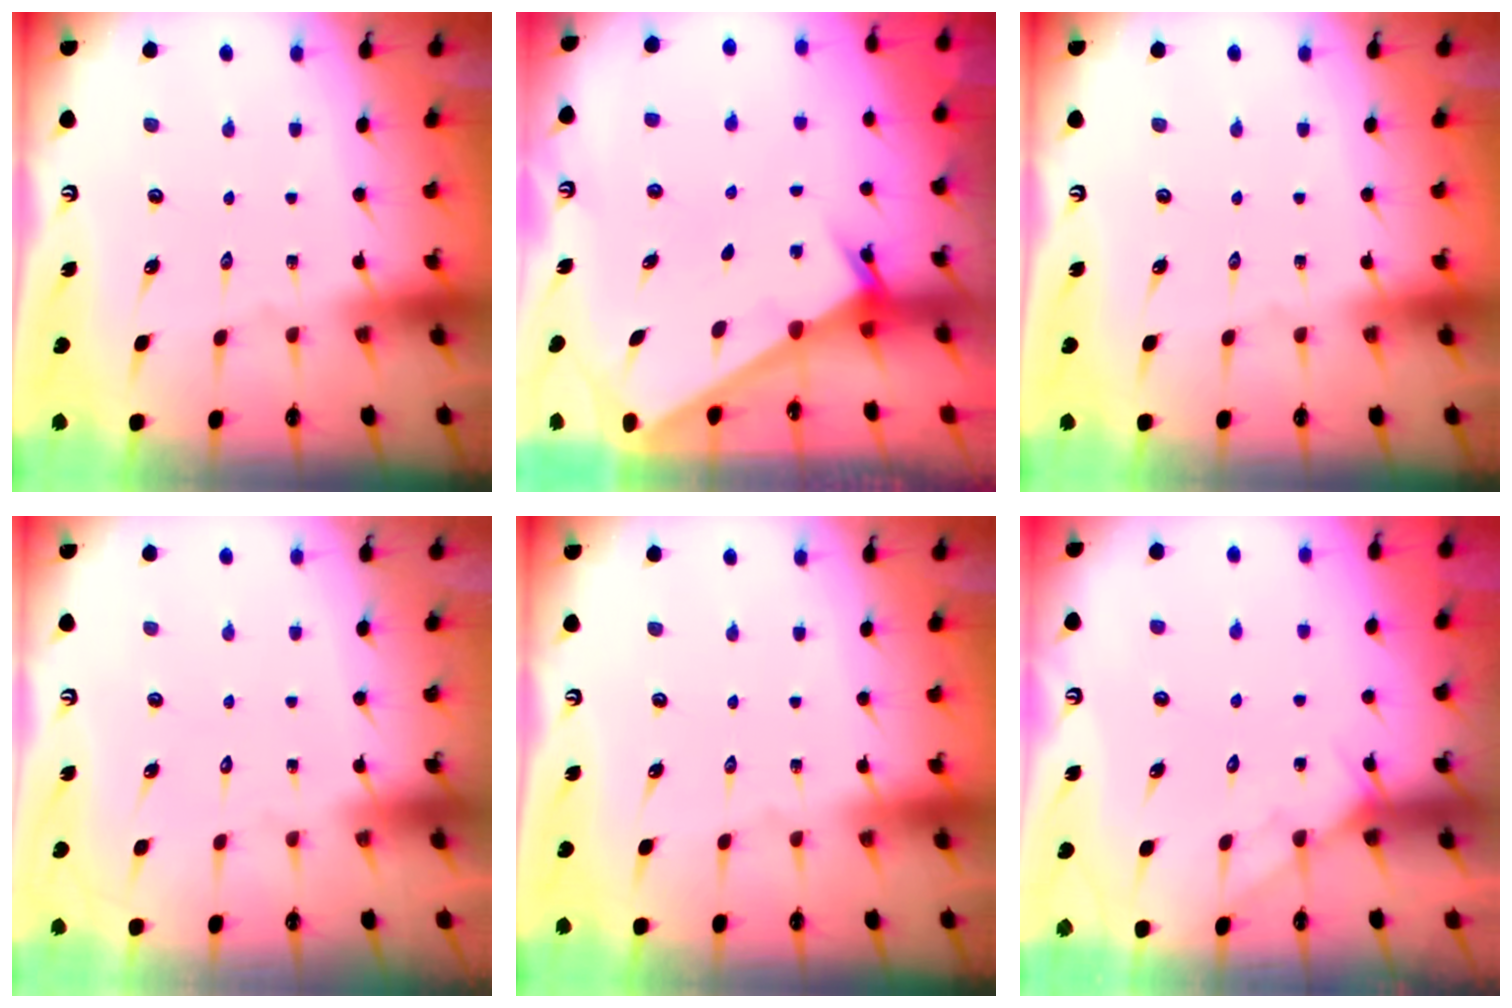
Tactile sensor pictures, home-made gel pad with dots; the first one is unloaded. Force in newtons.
{"total": 2.2, "press": 2.2, "slide": 0.2}
{"total": 0.0}
{"total": 1.7, "press": 1.7, "slide": 0.1}
{"total": 0.0}
{"total": 4.6, "press": 4.6, "slide": 0.4}